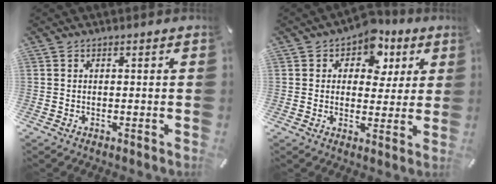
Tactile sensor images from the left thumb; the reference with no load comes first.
{"total": 8.5, "force": [3.6, 6.7, 3.9], "torque": [-0.045, -0.022, 0.058]}